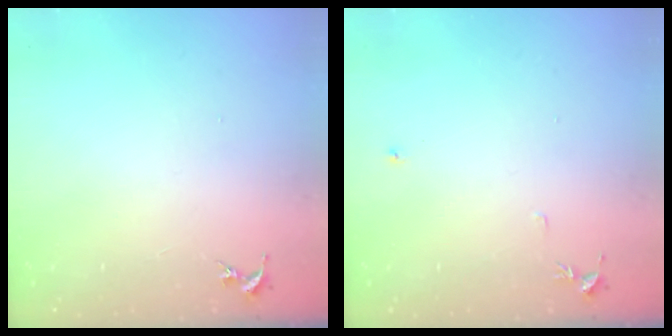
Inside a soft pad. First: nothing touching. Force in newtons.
{"total": 6.2, "press": 6.2, "slide": 0.7}